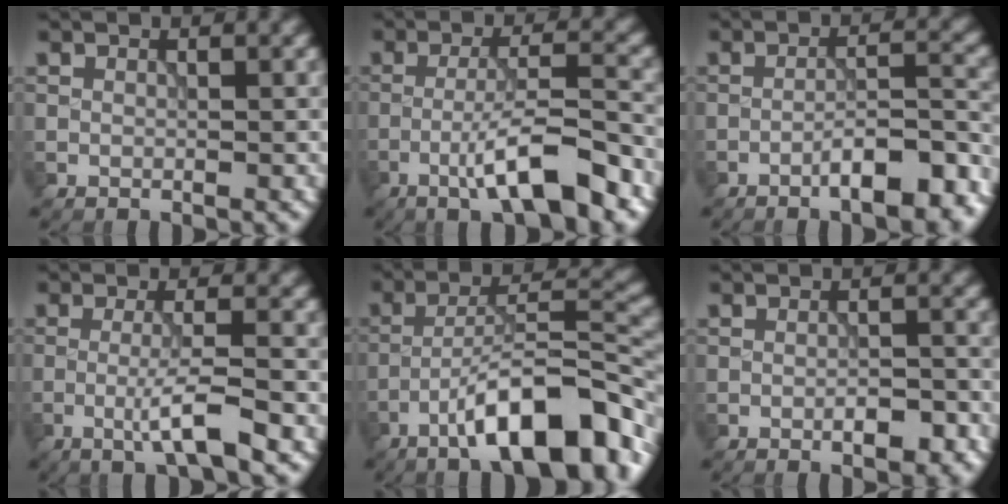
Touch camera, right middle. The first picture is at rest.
{"total": 7.3, "force": [-3.8, 1.2, 6.1], "torque": [-0.100, 0.014, -0.066]}
{"total": 6.9, "force": [-4.3, 1.8, 5.2], "torque": [-0.071, 0.013, -0.063]}
{"total": 3.9, "force": [-1.6, 0.1, 3.5], "torque": [-0.062, 0.007, -0.039]}
{"total": 12.0, "force": [-7.0, 3.2, 9.2], "torque": [-0.141, 0.018, -0.116]}
{"total": 2.9, "force": [-1.4, 0.9, 2.3], "torque": [-0.036, 0.001, -0.021]}